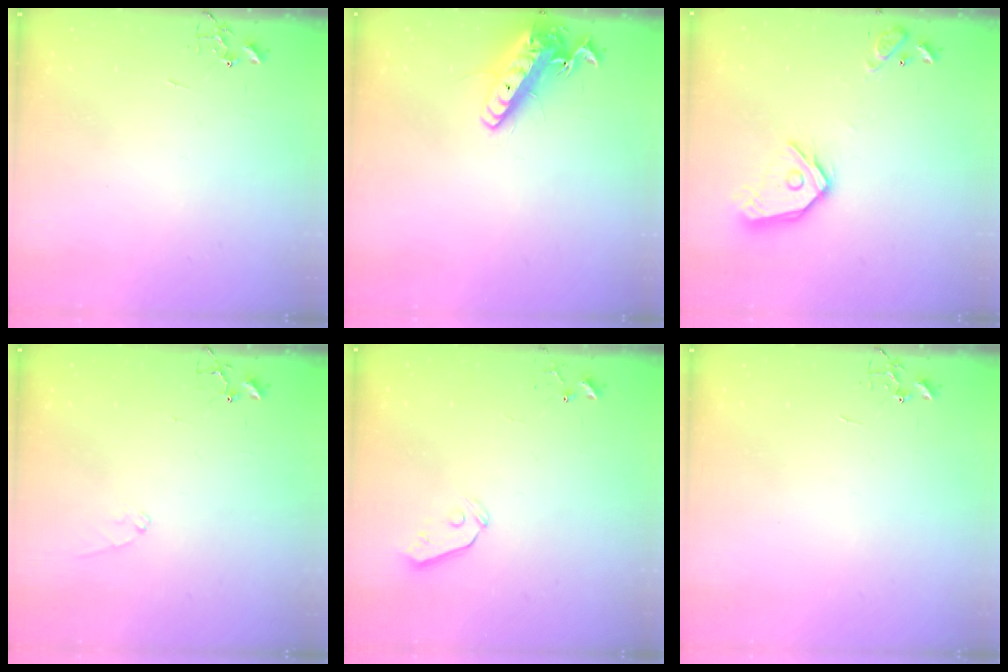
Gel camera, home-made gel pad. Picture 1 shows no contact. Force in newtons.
{"total": 16.0, "press": 15.7, "slide": 3.1}
{"total": 14.7, "press": 14.6, "slide": 2.0}
{"total": 6.8, "press": 6.8, "slide": 0.7}
{"total": 4.0, "press": 3.9, "slide": 0.8}
{"total": 0.0}